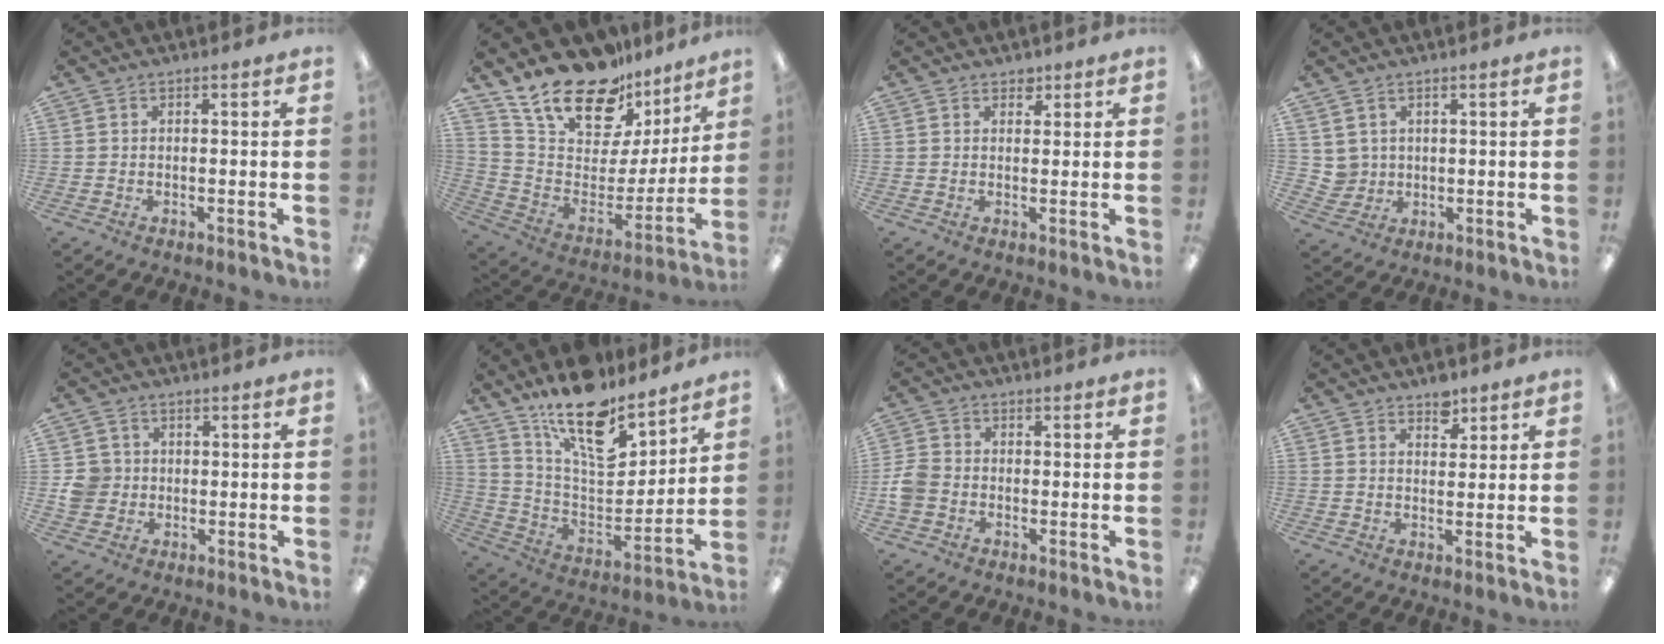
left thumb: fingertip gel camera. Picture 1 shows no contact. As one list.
[{"total": 21.3, "force": [17.0, 9.0, 9.0], "torque": [-0.172, -0.123, 0.308]}, {"total": 1.9, "force": [1.5, 1.2, 0.4], "torque": [-0.002, -0.003, 0.025]}, {"total": 3.7, "force": [2.2, 2.9, -0.1], "torque": [-0.013, -0.002, 0.044]}, {"total": 5.4, "force": [0.3, 5.2, 1.2], "torque": [-0.017, 0.009, 0.007]}, {"total": 18.7, "force": [13.7, 7.4, 10.3], "torque": [-0.179, -0.096, 0.243]}, {"total": 4.8, "force": [-1.3, 4.0, 2.3], "torque": [-0.050, 0.012, -0.023]}, {"total": 4.1, "force": [3.2, 2.0, 1.6], "torque": [-0.005, -0.021, 0.053]}]